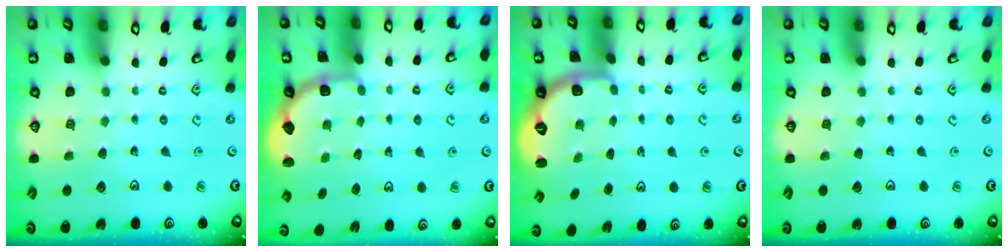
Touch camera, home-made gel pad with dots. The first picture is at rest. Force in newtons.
{"total": 2.8, "press": 2.2, "slide": 1.8}
{"total": 2.6, "press": 1.6, "slide": 2.1}
{"total": 0.0}